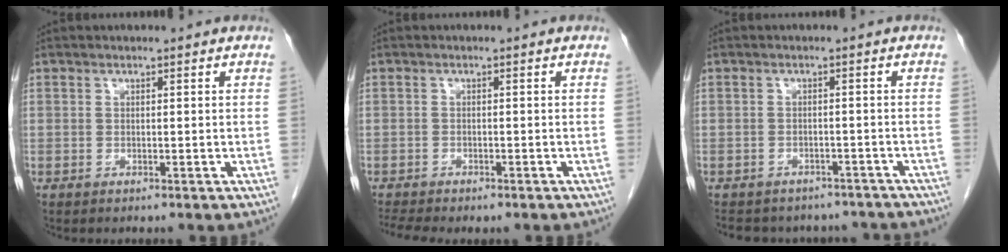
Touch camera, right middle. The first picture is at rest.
{"total": 3.4, "force": [-2.9, 0.8, 1.6], "torque": [-0.024, -0.003, -0.041]}
{"total": 13.0, "force": [-11.4, 5.5, 3.0], "torque": [-0.053, 0.015, -0.121]}